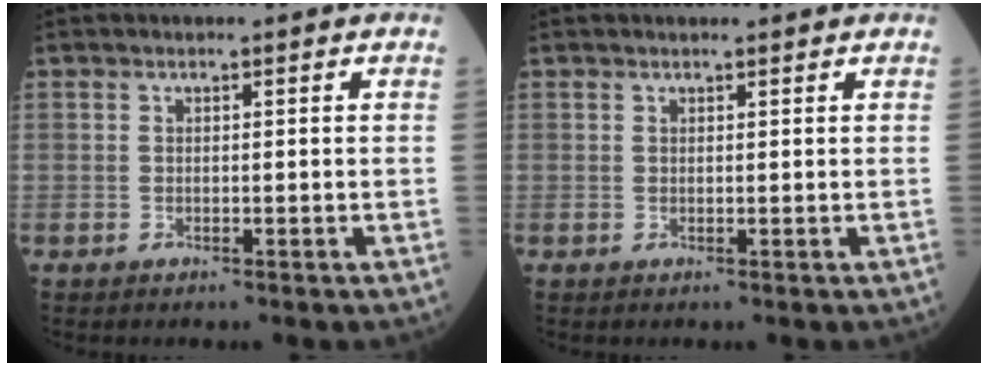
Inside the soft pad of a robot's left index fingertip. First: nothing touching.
{"total": 1.5, "force": [1.4, 0.4, 0.2], "torque": [-0.006, 0.010, 0.017]}